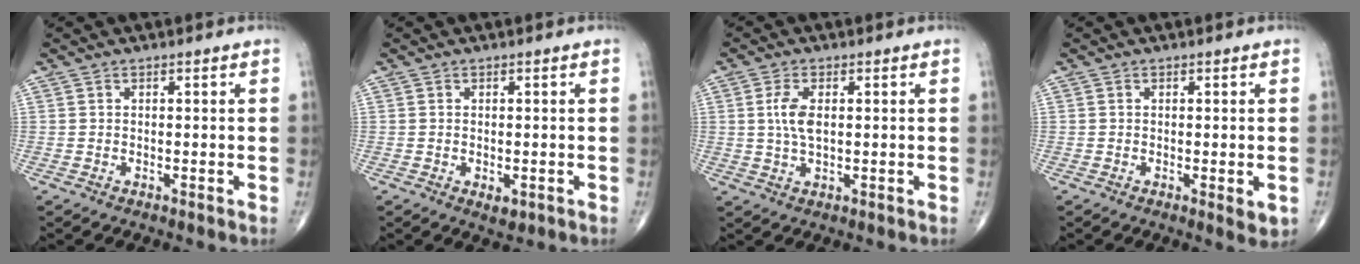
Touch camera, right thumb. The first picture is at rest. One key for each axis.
{"total": 2.0, "fx": -0.6, "fy": 1.1, "fz": 1.5, "tx": -0.019, "ty": -0.003, "tz": -0.005}
{"total": 4.8, "fx": 0.7, "fy": 2.3, "fz": 4.2, "tx": -0.092, "ty": -0.001, "tz": 0.015}
{"total": 2.7, "fx": -0.5, "fy": 0.9, "fz": 2.5, "tx": -0.033, "ty": -0.008, "tz": -0.006}